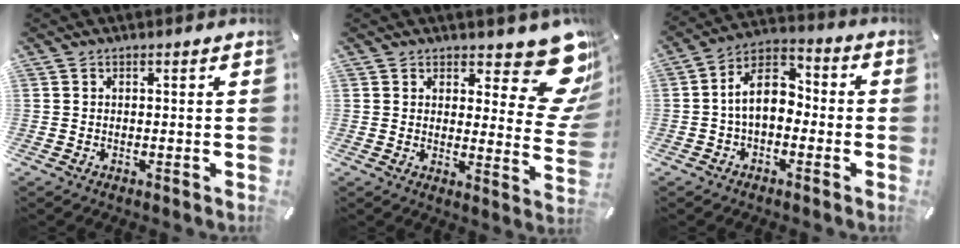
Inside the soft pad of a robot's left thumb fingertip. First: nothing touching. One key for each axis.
{"total": 15.0, "fx": 9.3, "fy": 6.4, "fz": 9.8, "tx": -0.110, "ty": -0.086, "tz": 0.161}
{"total": 10.3, "fx": -0.7, "fy": 6.7, "fz": 7.8, "tx": -0.153, "ty": 0.011, "tz": -0.012}